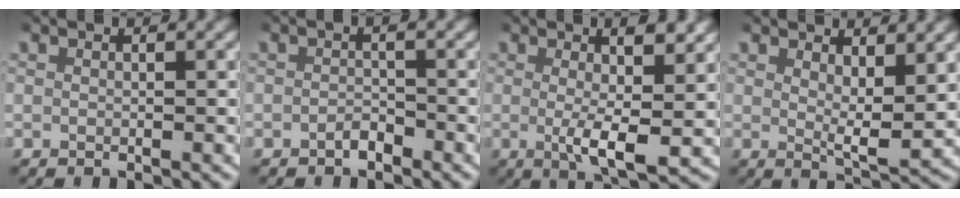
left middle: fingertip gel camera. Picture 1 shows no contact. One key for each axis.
{"total": 1.3, "fx": -1.0, "fy": 0.6, "fz": 0.5, "tx": -0.006, "ty": 0.002, "tz": -0.020}
{"total": 5.5, "fx": 0.5, "fy": 1.5, "fz": 5.3, "tx": -0.084, "ty": -0.012, "tz": 0.015}
{"total": 3.5, "fx": 2.2, "fy": 0.7, "fz": 2.6, "tx": -0.046, "ty": -0.020, "tz": 0.040}